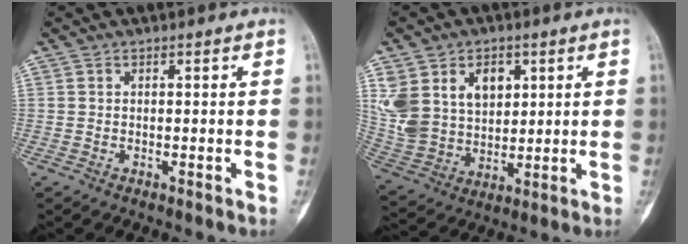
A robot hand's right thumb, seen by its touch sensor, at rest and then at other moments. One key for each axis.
{"total": 16.8, "fx": 5.4, "fy": 12.4, "fz": 9.9, "tx": -0.186, "ty": -0.005, "tz": 0.123}